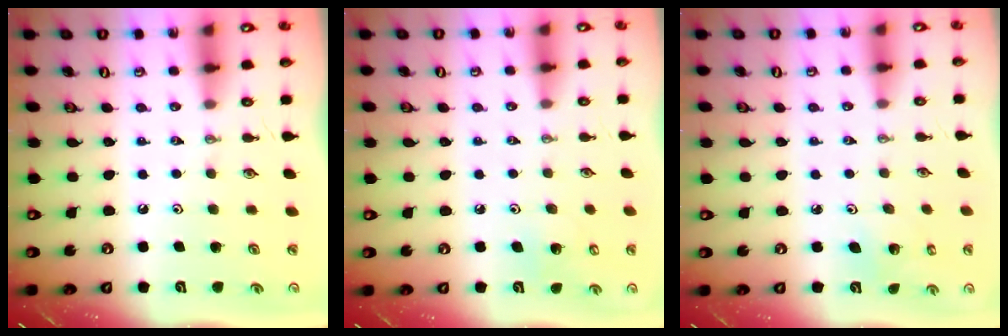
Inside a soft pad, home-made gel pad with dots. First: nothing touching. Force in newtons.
{"total": 6.5, "press": 6.5, "slide": 0.4}
{"total": 2.7, "press": 2.7, "slide": 0.2}